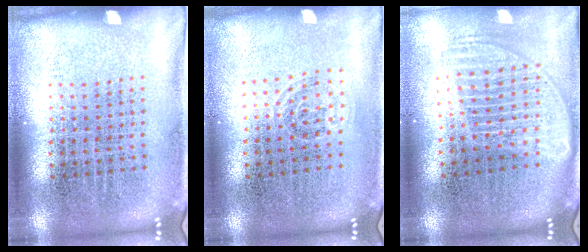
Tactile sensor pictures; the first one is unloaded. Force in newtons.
{"total": 0.7, "press": 0.6, "slide": 0.5}
{"total": 1.8, "press": 1.5, "slide": 0.9}